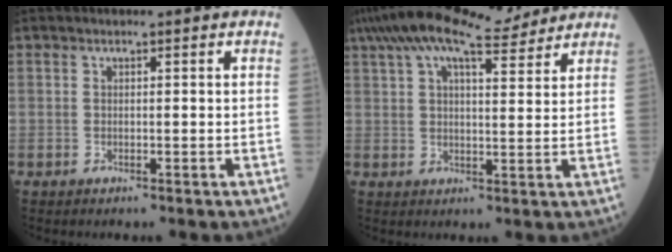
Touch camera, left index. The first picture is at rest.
{"total": 14.8, "force": [12.2, 3.0, 7.8], "torque": [-0.156, 0.045, 0.192]}